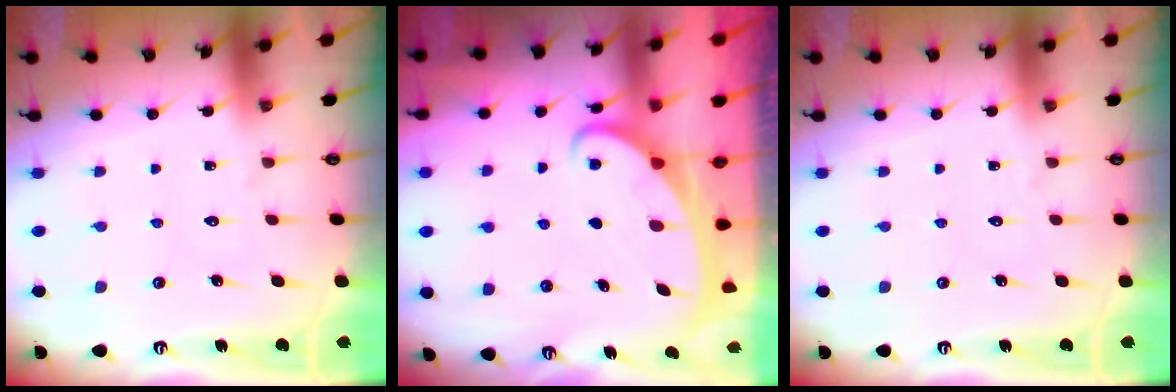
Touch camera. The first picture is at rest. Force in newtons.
{"total": 2.1, "press": 2.1, "slide": 0.3}
{"total": 0.0}